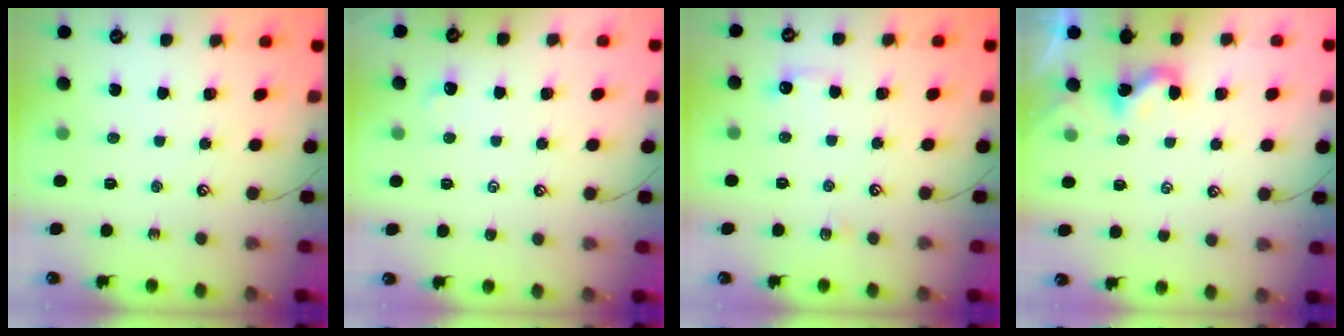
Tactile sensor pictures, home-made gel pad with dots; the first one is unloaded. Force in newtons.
{"total": 0.5, "press": 0.4, "slide": 0.3}
{"total": 3.2, "press": 3.1, "slide": 0.5}
{"total": 1.1, "press": 1.1, "slide": 0.3}